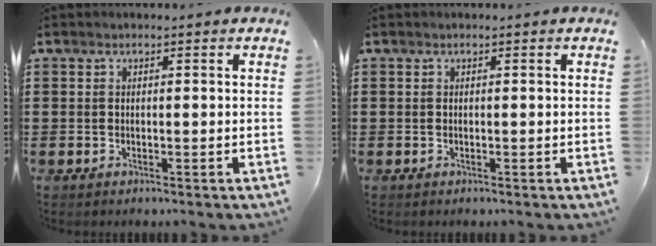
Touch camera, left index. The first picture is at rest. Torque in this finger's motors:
{"motor_torque": [0.00, -0.01, 0.00, 0.00]}